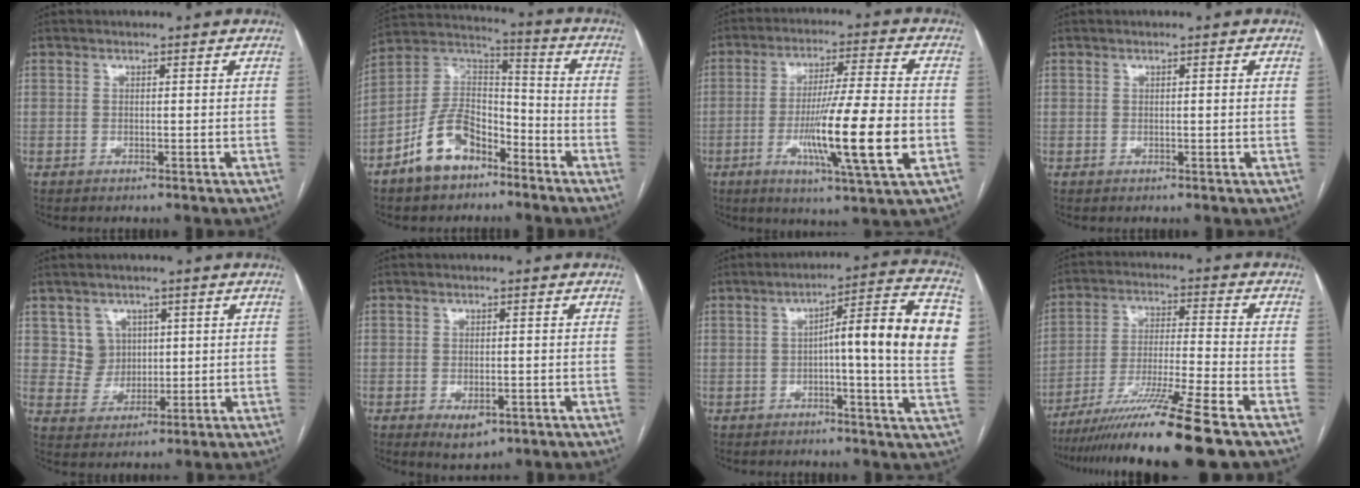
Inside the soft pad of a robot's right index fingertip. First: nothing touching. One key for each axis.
{"total": 11.9, "fx": -7.1, "fy": 6.5, "fz": 7.1, "tx": -0.147, "ty": 0.023, "tz": -0.134}
{"total": 15.7, "fx": -4.0, "fy": -0.1, "fz": 15.2, "tx": -0.266, "ty": -0.019, "tz": -0.070}
{"total": 0.7, "fx": 0.1, "fy": 0.0, "fz": 0.7, "tx": -0.012, "ty": 0.003, "tz": 0.002}
{"total": 4.9, "fx": 1.8, "fy": 4.5, "fz": 0.3, "tx": -0.005, "ty": 0.012, "tz": 0.040}
{"total": 3.8, "fx": -1.8, "fy": 2.0, "fz": 2.7, "tx": -0.041, "ty": -0.002, "tz": -0.017}
{"total": 15.3, "fx": 1.3, "fy": 0.7, "fz": 15.2, "tx": -0.207, "ty": 0.023, "tz": 0.012}
{"total": 15.4, "fx": -11.6, "fy": -2.2, "fz": 9.8, "tx": -0.181, "ty": -0.036, "tz": -0.199}